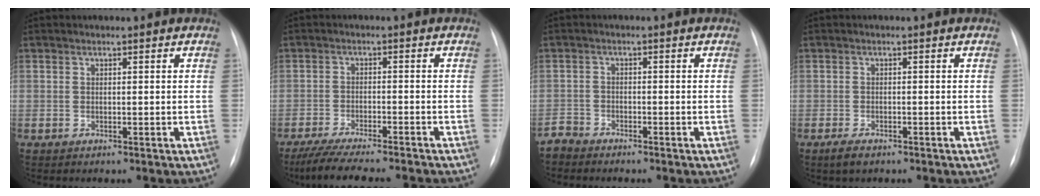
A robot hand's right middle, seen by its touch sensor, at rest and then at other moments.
{"total": 13.1, "force": [-11.5, 1.1, 6.2], "torque": [-0.094, -0.018, -0.171]}
{"total": 2.2, "force": [-2.1, 0.5, -0.5], "torque": [0.012, -0.005, -0.041]}
{"total": 2.3, "force": [-1.5, 0.9, 1.4], "torque": [-0.034, -0.004, -0.024]}